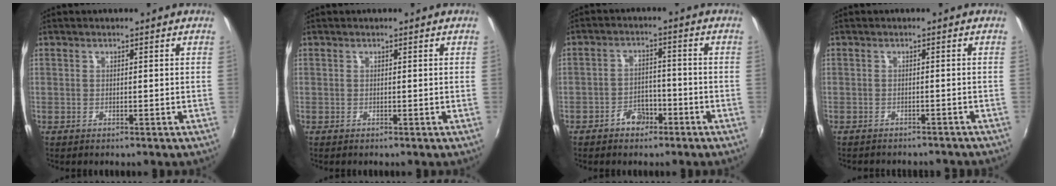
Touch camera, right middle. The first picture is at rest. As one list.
[{"total": 0.0}, {"total": 4.6, "force": [-3.1, 2.9, 1.7], "torque": [-0.041, 0.009, -0.044]}, {"total": 5.4, "force": [-4.9, 1.6, 1.6], "torque": [-0.039, -0.011, -0.065]}]